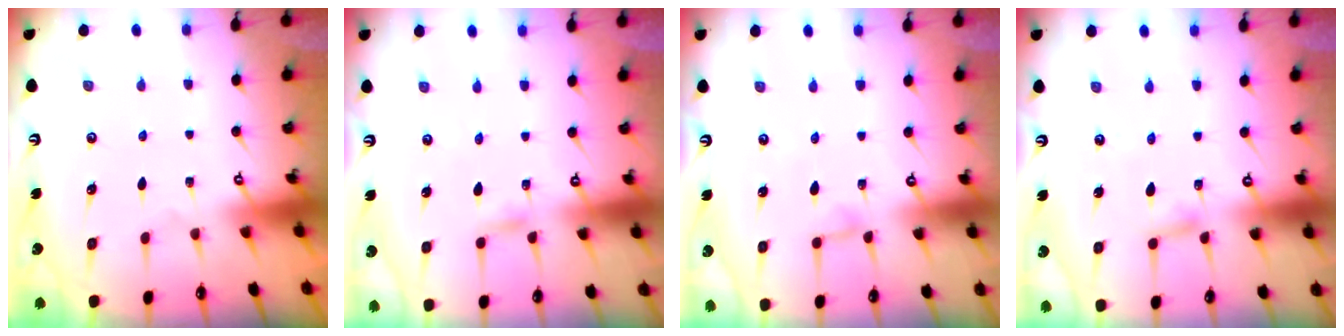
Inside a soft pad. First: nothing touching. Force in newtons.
{"total": 2.4, "press": 2.4, "slide": 0.1}
{"total": 2.5, "press": 2.5, "slide": 0.2}
{"total": 2.8, "press": 2.7, "slide": 0.3}